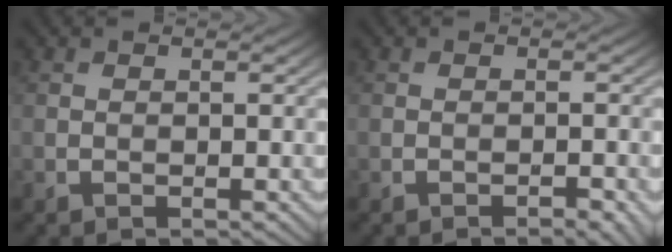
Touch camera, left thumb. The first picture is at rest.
{"total": 2.0, "force": [-1.5, 0.3, 1.4], "torque": [-0.020, 0.005, -0.021]}